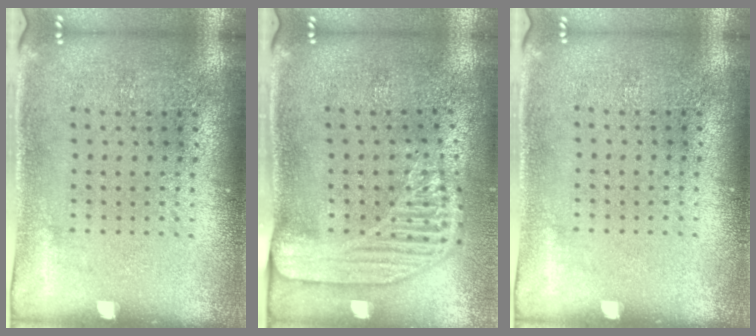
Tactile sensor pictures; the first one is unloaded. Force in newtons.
{"total": 2.2, "press": 1.7, "slide": 1.3}
{"total": 0.0}